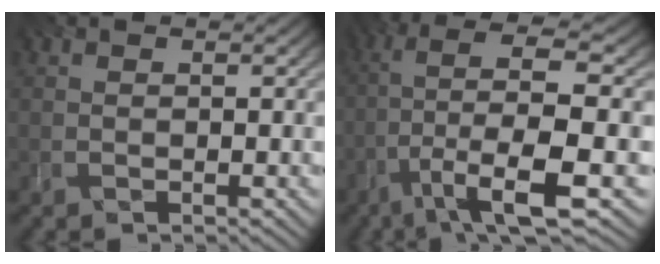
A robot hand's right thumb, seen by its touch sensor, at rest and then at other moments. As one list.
[{"total": 9.5, "force": [-3.8, 1.4, 8.6], "torque": [-0.149, 0.018, -0.078]}]